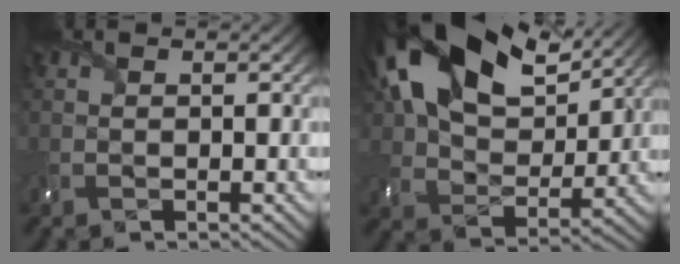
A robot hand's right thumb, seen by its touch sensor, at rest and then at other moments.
{"total": 18.3, "force": [9.6, 10.5, 11.5], "torque": [-0.252, 0.024, 0.161]}